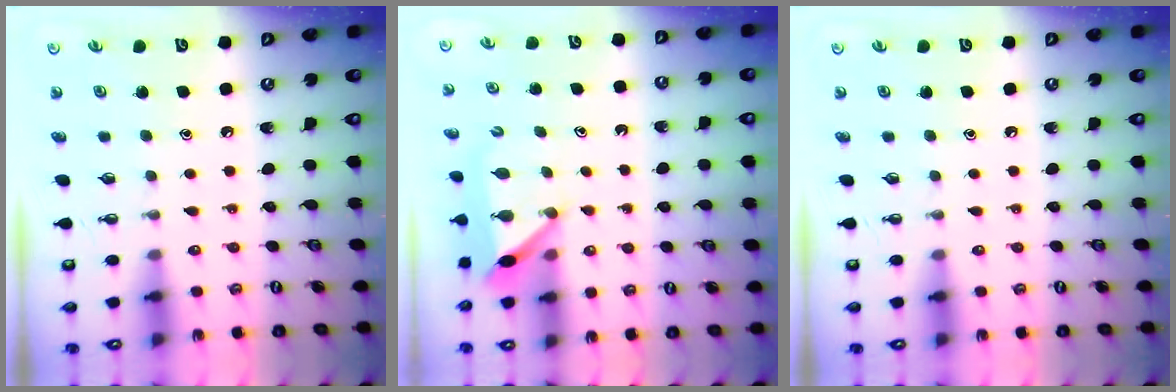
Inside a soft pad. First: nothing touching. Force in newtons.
{"total": 6.2, "press": 6.2, "slide": 0.7}
{"total": 0.0}